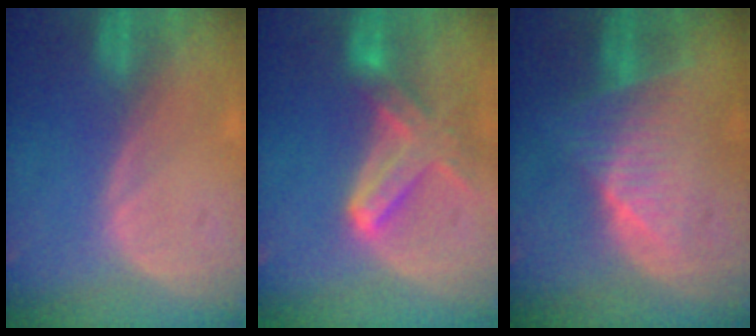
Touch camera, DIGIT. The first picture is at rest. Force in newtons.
{"total": 7.4, "press": 6.7, "slide": 3.2}
{"total": 7.9, "press": 7.0, "slide": 3.6}